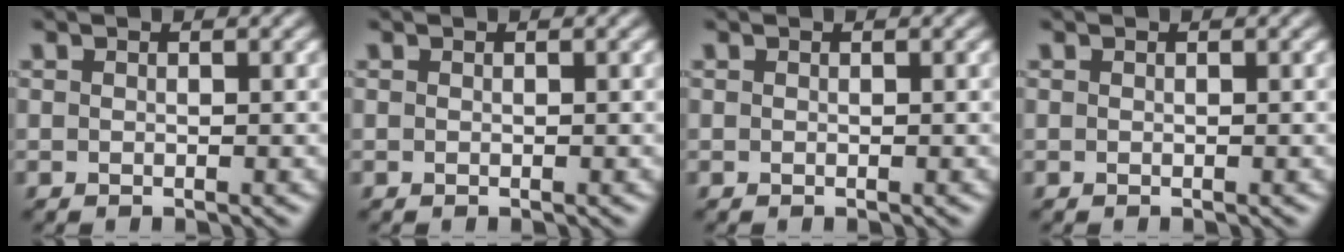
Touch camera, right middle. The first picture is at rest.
{"total": 0.0}
{"total": 0.0}
{"total": 0.0}